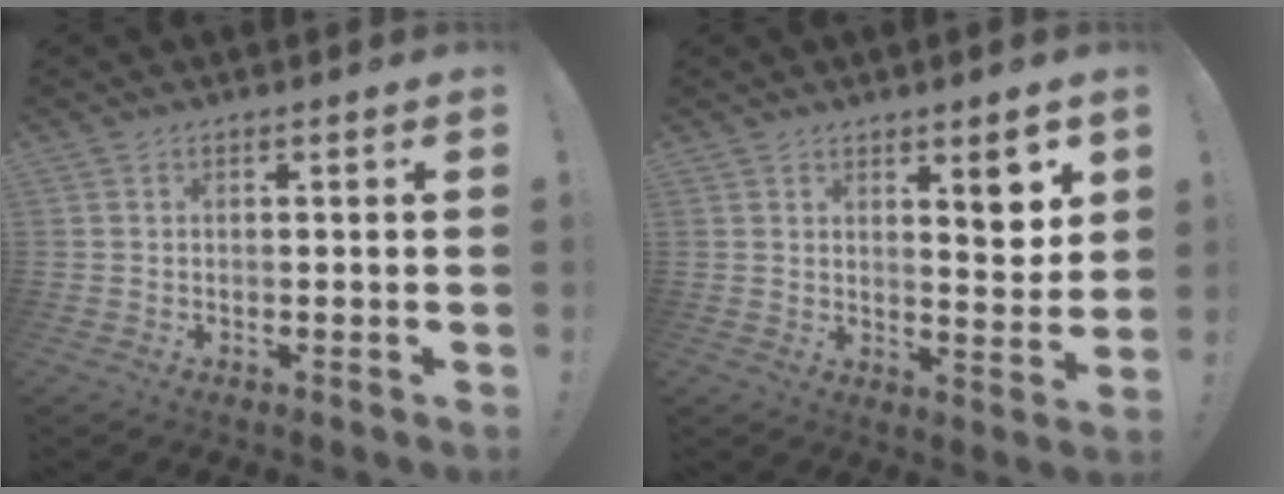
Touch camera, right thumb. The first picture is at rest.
{"total": 7.9, "force": [4.4, 2.0, 6.3], "torque": [-0.073, -0.029, 0.065]}